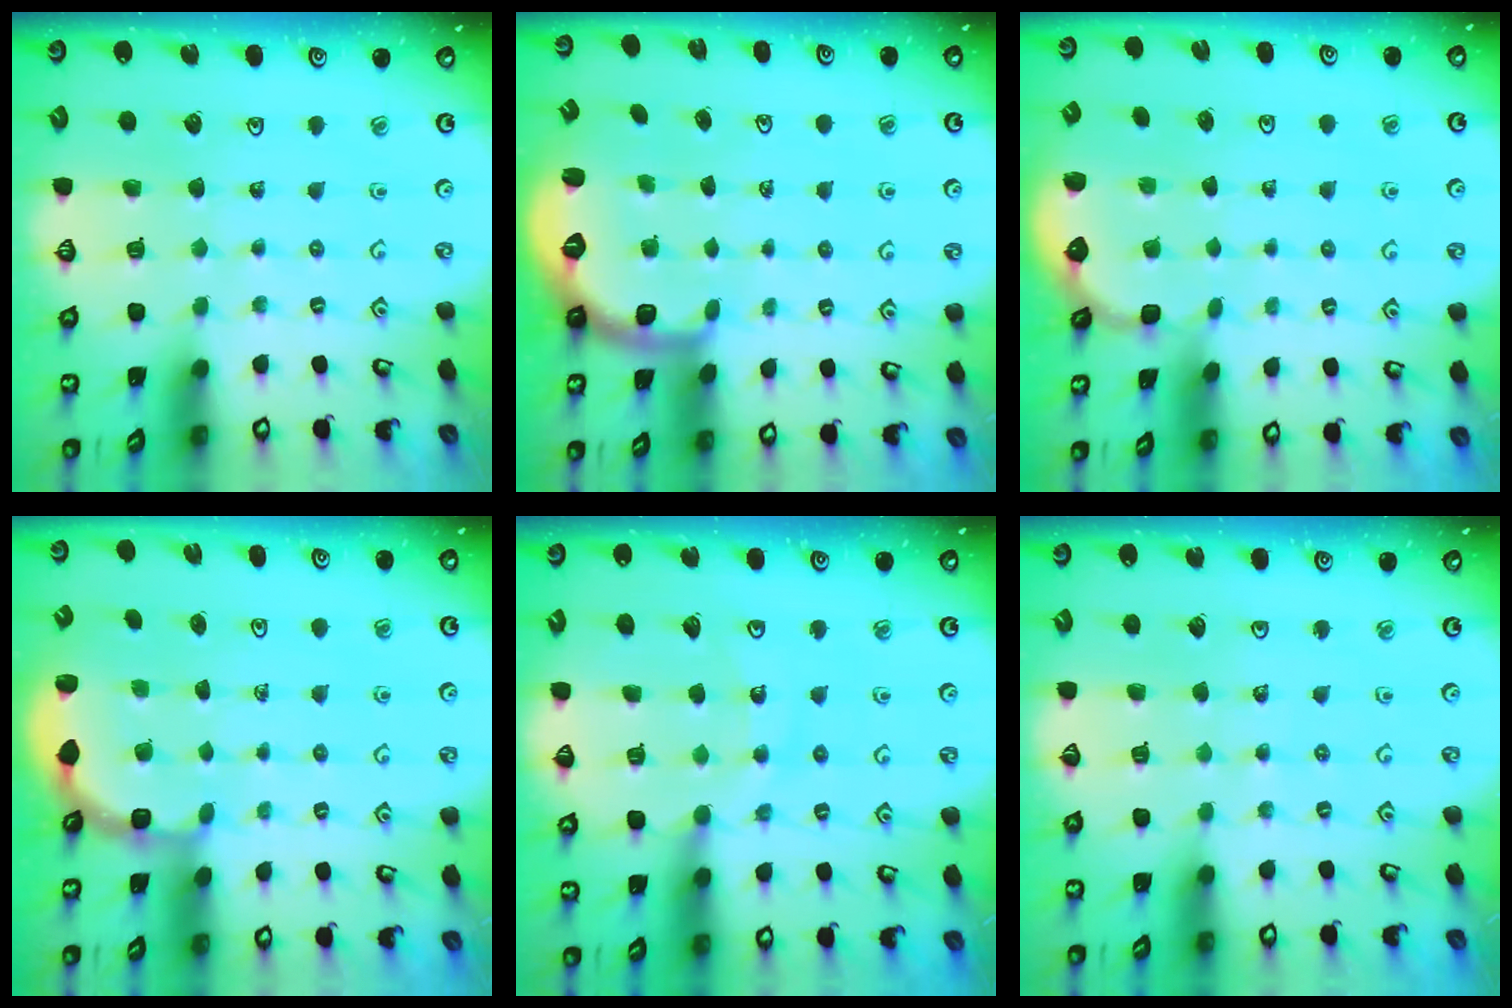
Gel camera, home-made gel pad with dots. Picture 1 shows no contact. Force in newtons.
{"total": 2.5, "press": 2.0, "slide": 1.5}
{"total": 1.8, "press": 1.0, "slide": 1.4}
{"total": 3.0, "press": 2.3, "slide": 1.8}
{"total": 12.1, "press": 12.0, "slide": 1.5}
{"total": 2.6, "press": 2.6, "slide": 0.2}